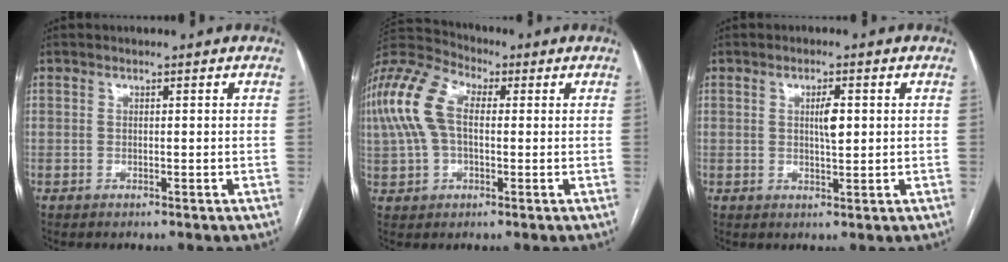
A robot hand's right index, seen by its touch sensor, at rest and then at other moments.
{"total": 11.8, "force": [1.7, 6.6, 9.7], "torque": [-0.234, 0.046, 0.028]}
{"total": 3.0, "force": [0.6, 0.7, 2.9], "torque": [-0.048, 0.001, 0.011]}